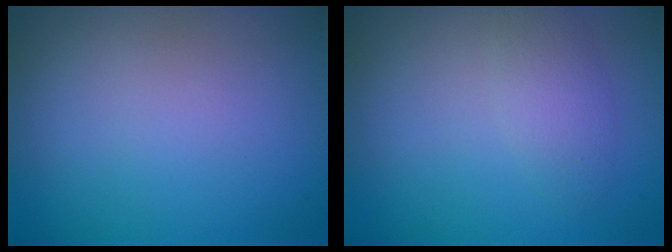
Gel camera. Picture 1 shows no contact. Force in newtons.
{"total": 2.1, "press": 2.1, "slide": 0.1}